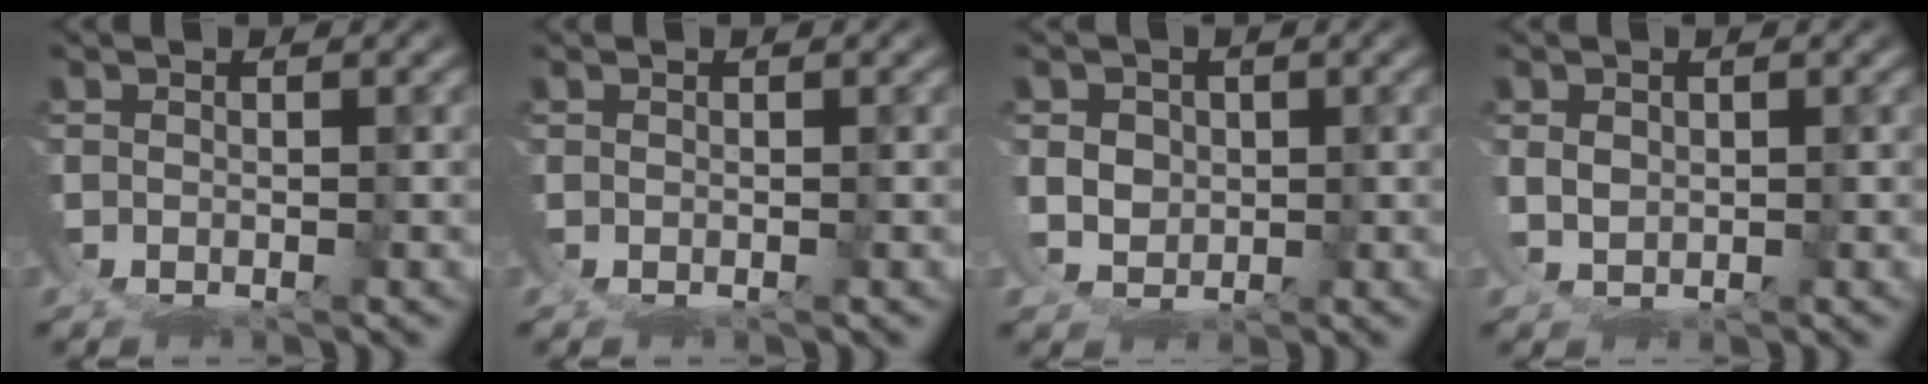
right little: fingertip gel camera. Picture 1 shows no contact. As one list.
[{"total": 0.0}, {"total": 3.2, "force": [0.6, 2.5, 1.9], "torque": [-0.038, -0.014, 0.021]}, {"total": 1.3, "force": [0.8, 0.3, 0.9], "torque": [-0.022, -0.010, 0.027]}]